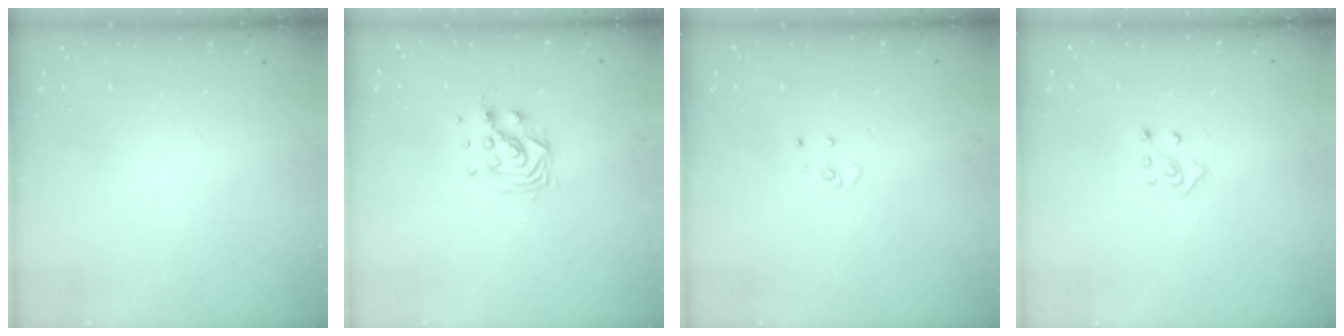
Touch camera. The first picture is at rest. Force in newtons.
{"total": 9.3, "press": 9.3, "slide": 0.9}
{"total": 2.9, "press": 2.9, "slide": 0.2}
{"total": 3.9, "press": 3.8, "slide": 0.3}